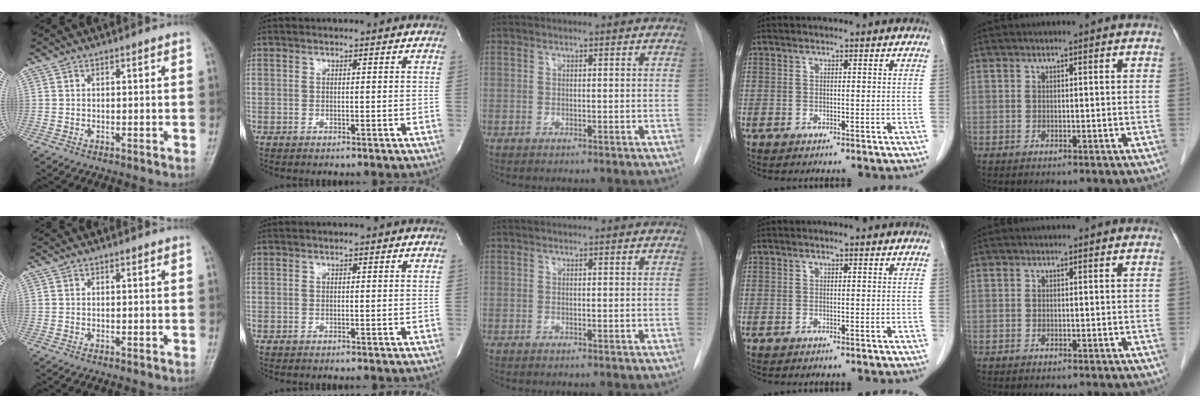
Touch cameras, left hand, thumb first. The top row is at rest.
{}